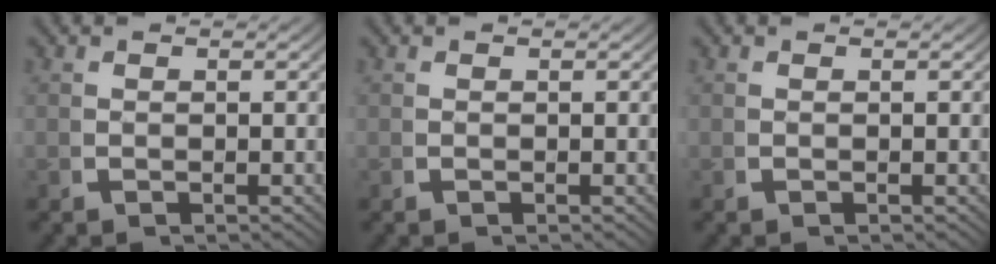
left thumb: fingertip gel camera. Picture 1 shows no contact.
{"total": 0.0}
{"total": 0.0}